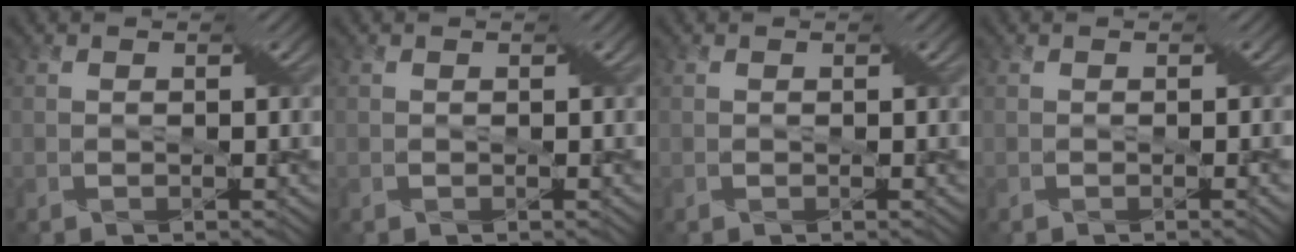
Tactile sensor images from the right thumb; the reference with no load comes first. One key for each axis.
{"total": 0.0}
{"total": 0.0}
{"total": 1.6, "fx": -0.3, "fy": 0.5, "fz": 1.5, "tx": -0.015, "ty": -0.003, "tz": -0.005}